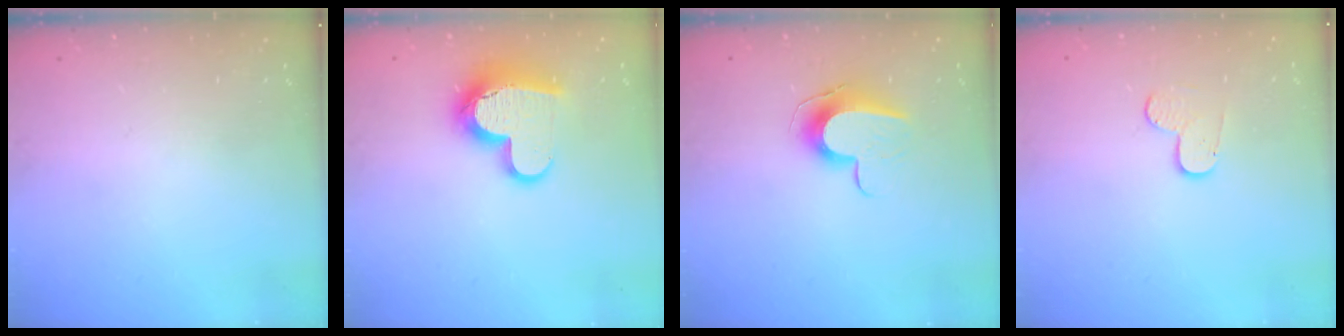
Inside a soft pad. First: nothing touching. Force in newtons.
{"total": 14.6, "press": 14.5, "slide": 1.2}
{"total": 9.6, "press": 9.6, "slide": 0.1}
{"total": 4.0, "press": 4.0, "slide": 0.2}